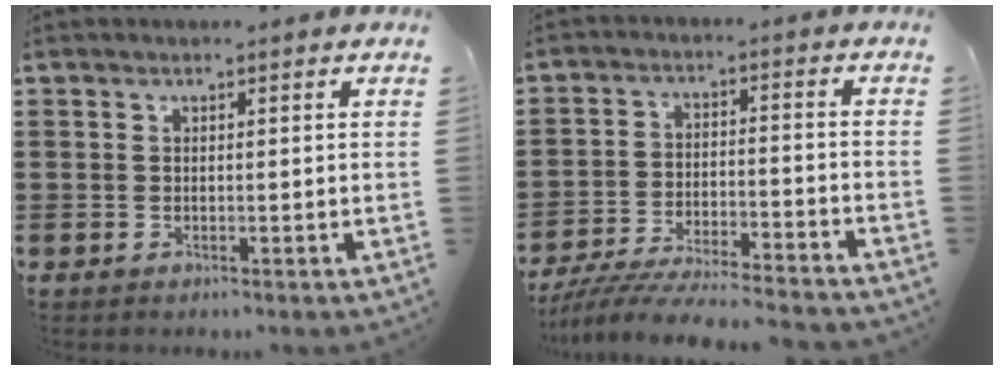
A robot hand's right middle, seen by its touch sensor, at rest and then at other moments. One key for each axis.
{"total": 6.5, "fx": -6.2, "fy": 0.0, "fz": 1.9, "tx": -0.045, "ty": -0.009, "tz": -0.123}